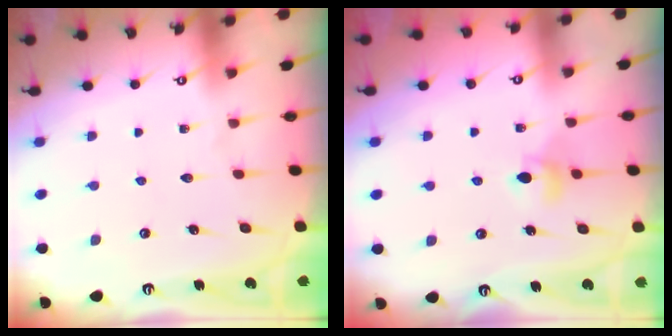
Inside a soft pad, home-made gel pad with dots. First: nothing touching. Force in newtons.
{"total": 5.7, "press": 5.6, "slide": 0.8}